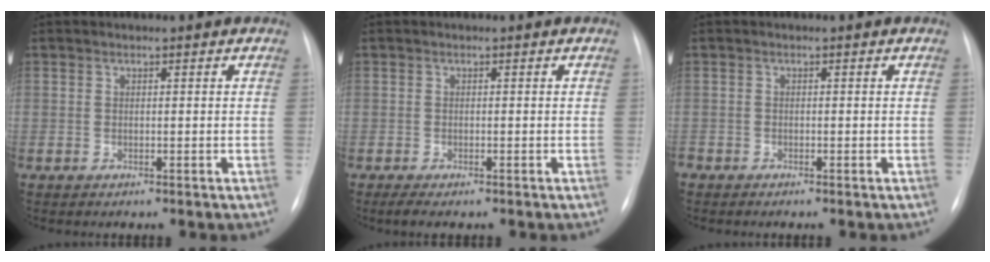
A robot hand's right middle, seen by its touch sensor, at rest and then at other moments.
{"total": 2.7, "force": [-1.9, 0.6, 1.7], "torque": [-0.028, -0.008, -0.027]}
{"total": 0.8, "force": [-0.8, 0.1, 0.1], "torque": [-0.006, -0.002, -0.016]}